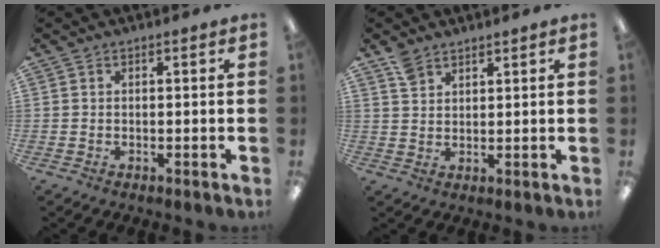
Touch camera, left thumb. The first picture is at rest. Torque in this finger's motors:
{"motor_torque": [-0.14, -0.33, 0.45, -0.25, -0.01]}